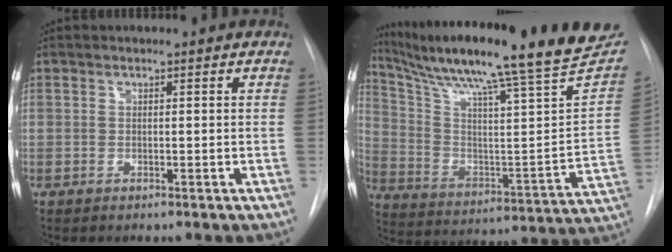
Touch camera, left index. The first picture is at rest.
{"total": 30.5, "force": [24.8, 1.7, 17.7], "torque": [-0.300, -0.059, 0.351]}